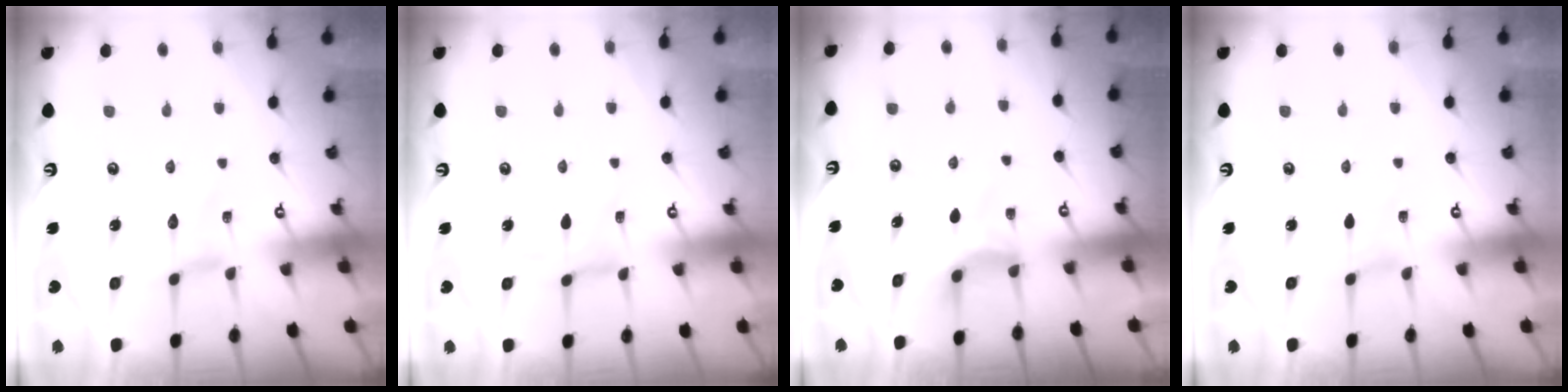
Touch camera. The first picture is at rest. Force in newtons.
{"total": 0.0}
{"total": 4.5, "press": 4.4, "slide": 0.7}
{"total": 0.0}